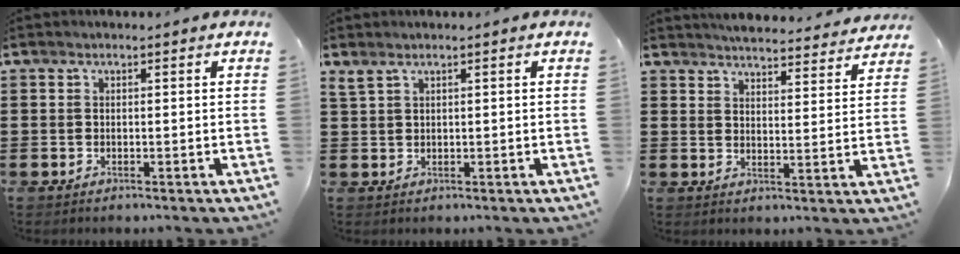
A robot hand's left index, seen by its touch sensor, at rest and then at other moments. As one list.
[{"total": 1.4, "force": [1.0, 0.5, 0.9], "torque": [-0.021, 0.002, 0.019]}, {"total": 4.3, "force": [4.3, 0.0, 0.3], "torque": [-0.016, -0.029, 0.074]}]